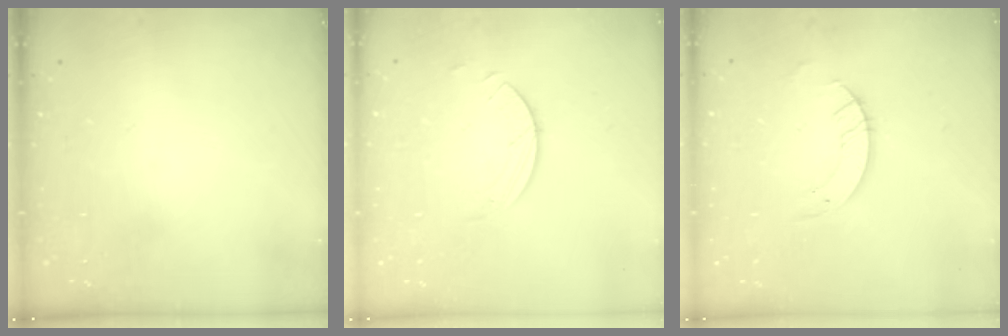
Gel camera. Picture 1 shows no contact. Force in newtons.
{"total": 2.0, "press": 2.0, "slide": 0.2}
{"total": 4.0, "press": 4.0, "slide": 0.2}